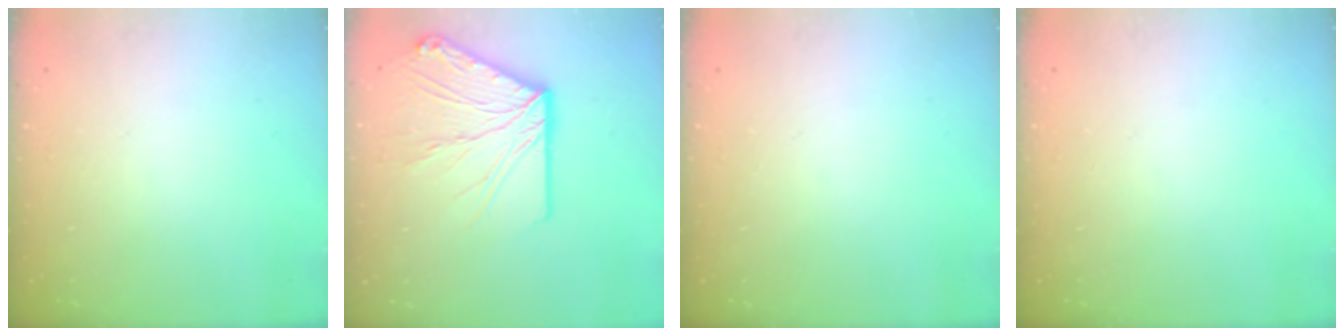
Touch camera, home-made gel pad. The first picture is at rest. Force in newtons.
{"total": 16.9, "press": 16.7, "slide": 2.1}
{"total": 0.0}
{"total": 0.0}